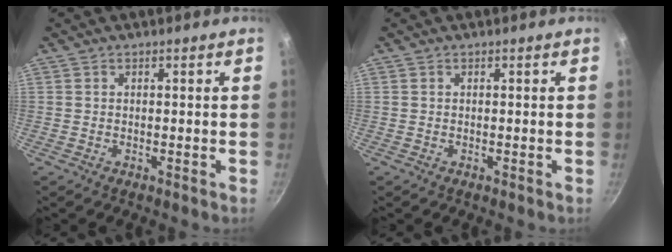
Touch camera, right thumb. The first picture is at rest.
{"total": 0.0}